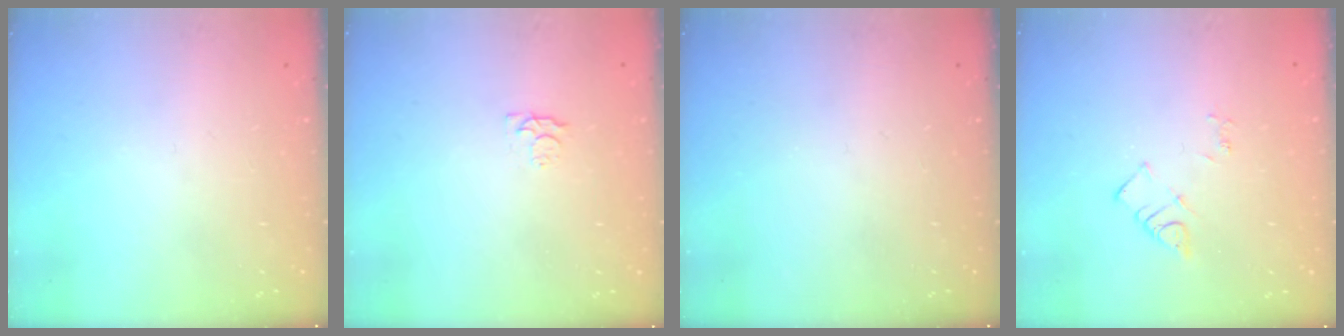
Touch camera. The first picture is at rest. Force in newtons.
{"total": 2.7, "press": 2.7, "slide": 0.5}
{"total": 0.0}
{"total": 5.4, "press": 5.4, "slide": 0.1}